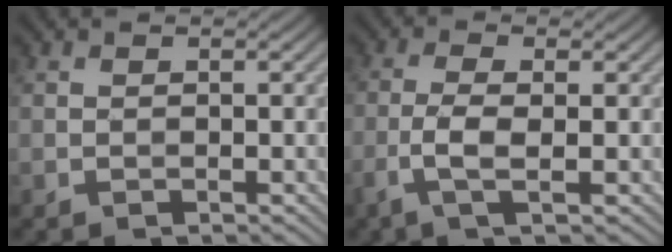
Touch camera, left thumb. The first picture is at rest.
{"total": 3.9, "force": [-1.1, 0.9, 3.6], "torque": [-0.089, 0.003, -0.027]}